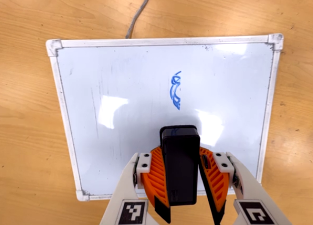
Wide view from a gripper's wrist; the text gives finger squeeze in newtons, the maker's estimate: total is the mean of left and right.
{"total": 9.1, "left": 9.1, "right": 9.1}